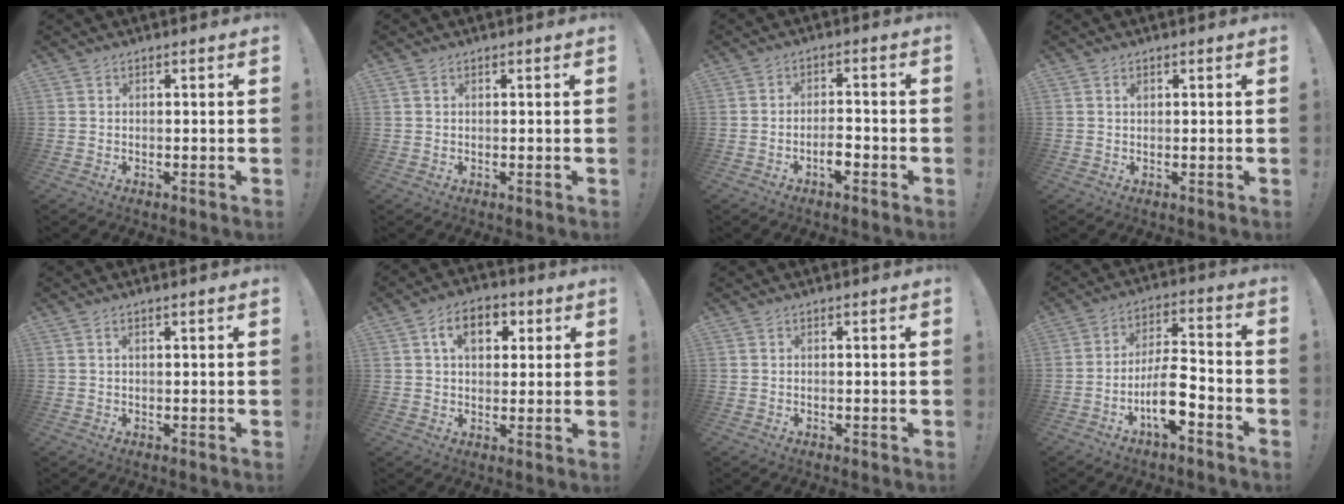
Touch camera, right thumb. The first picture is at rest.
{"total": 1.0, "force": [0.5, 0.6, 0.6], "torque": [-0.005, -0.001, 0.008]}
{"total": 4.0, "force": [-2.1, 1.4, 3.1], "torque": [-0.049, 0.007, -0.036]}
{"total": 0.7, "force": [0.3, 0.4, 0.4], "torque": [0.001, -0.002, 0.004]}
{"total": 1.1, "force": [0.4, -0.2, 1.1], "torque": [-0.021, 0.001, 0.006]}
{"total": 9.6, "force": [3.3, 6.2, 6.6], "torque": [-0.088, 0.006, 0.055]}
{"total": 0.0}
{"total": 11.8, "force": [-5.2, 3.9, 9.8], "torque": [-0.187, 0.021, -0.093]}